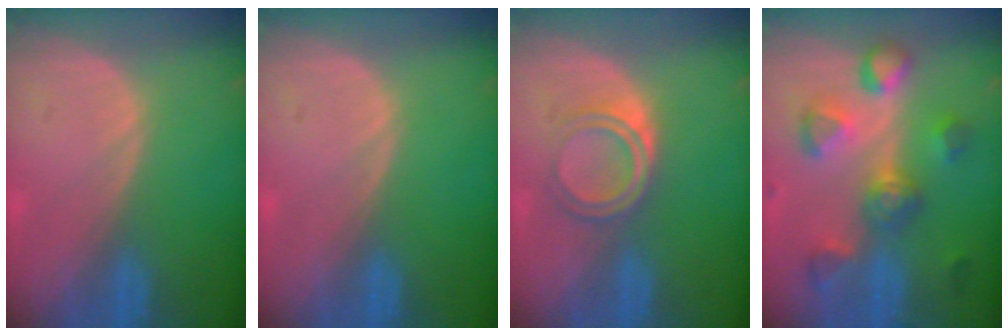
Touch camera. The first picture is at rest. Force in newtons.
{"total": 0.0}
{"total": 4.2, "press": 4.0, "slide": 1.1}
{"total": 8.4, "press": 8.4, "slide": 0.7}